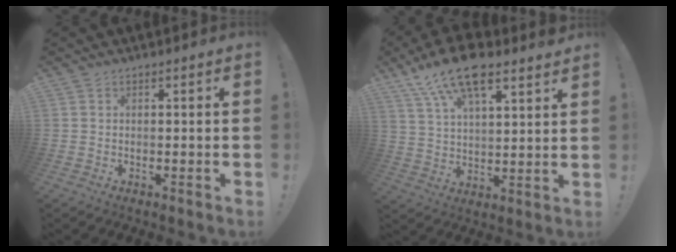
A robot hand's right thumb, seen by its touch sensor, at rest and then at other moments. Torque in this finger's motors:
{"motor_torque": [1.89, 2.02, 0.70, 0.43, 0.21]}